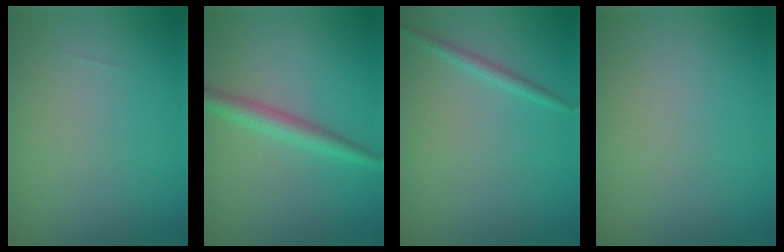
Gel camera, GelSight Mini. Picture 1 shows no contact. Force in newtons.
{"total": 2.5, "press": 2.5, "slide": 0.1}
{"total": 1.1, "press": 1.1, "slide": 0.1}
{"total": 0.0}